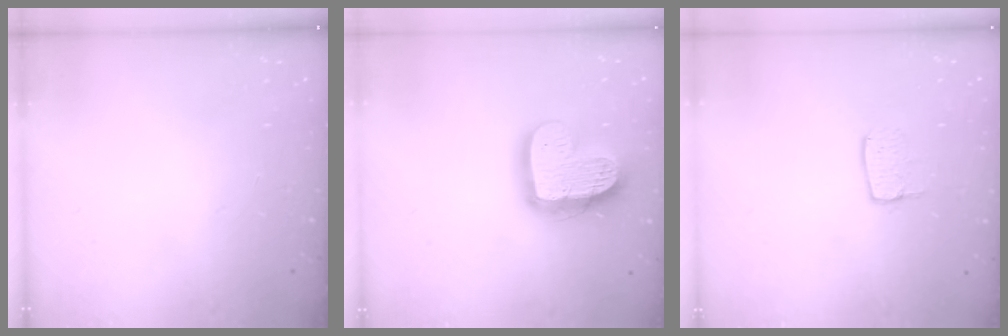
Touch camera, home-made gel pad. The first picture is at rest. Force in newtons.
{"total": 17.7, "press": 17.6, "slide": 1.6}
{"total": 5.5, "press": 5.5, "slide": 0.3}